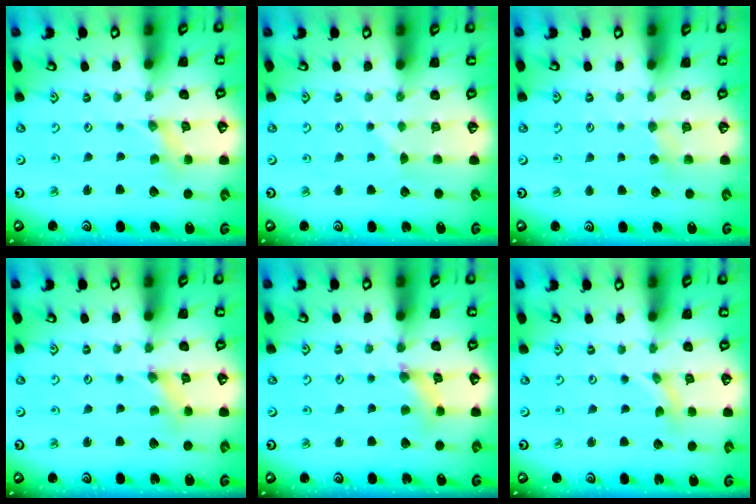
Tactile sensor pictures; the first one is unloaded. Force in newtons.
{"total": 2.9, "press": 2.9, "slide": 0.5}
{"total": 3.0, "press": 2.9, "slide": 0.5}
{"total": 1.5, "press": 1.5, "slide": 0.2}
{"total": 2.4, "press": 2.4, "slide": 0.2}
{"total": 0.0}